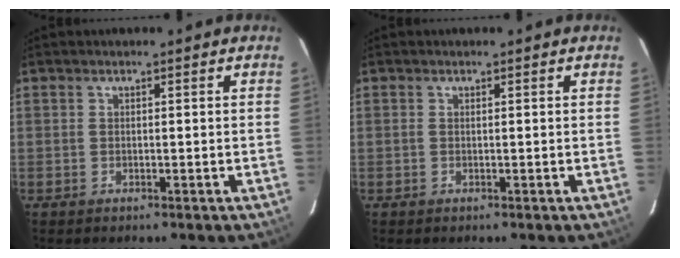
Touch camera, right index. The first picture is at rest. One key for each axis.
{"total": 0.0}